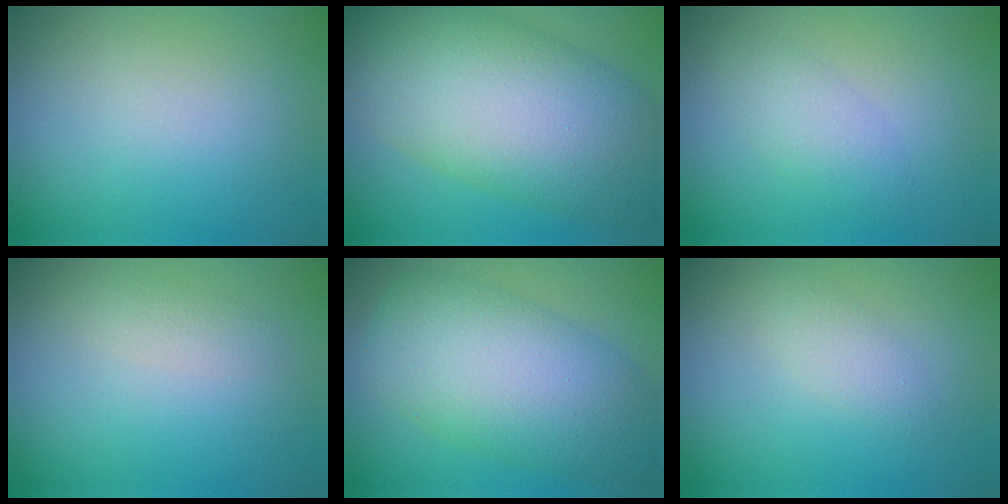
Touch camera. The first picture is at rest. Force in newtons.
{"total": 14.3, "press": 14.3, "slide": 0.5}
{"total": 2.2, "press": 2.2, "slide": 0.1}
{"total": 1.1, "press": 1.1, "slide": 0.0}
{"total": 10.2, "press": 10.2, "slide": 0.1}
{"total": 1.6, "press": 1.6, "slide": 0.1}